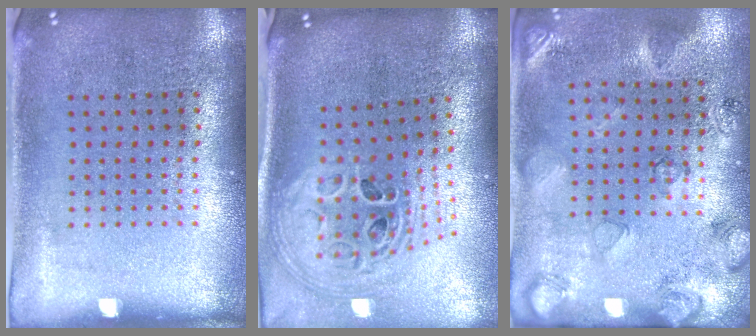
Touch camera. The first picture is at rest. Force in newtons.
{"total": 2.3, "press": 1.7, "slide": 1.6}
{"total": 2.6, "press": 1.8, "slide": 1.9}